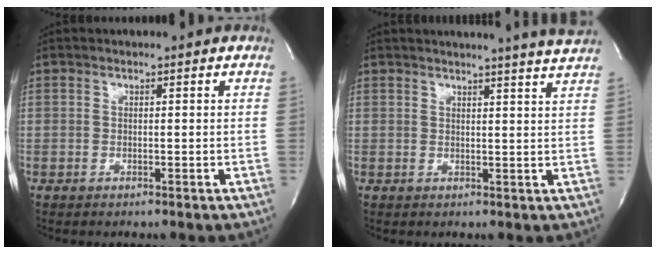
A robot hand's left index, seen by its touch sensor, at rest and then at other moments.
{"total": 8.0, "force": [7.4, -1.6, 2.6], "torque": [-0.035, -0.030, 0.071]}